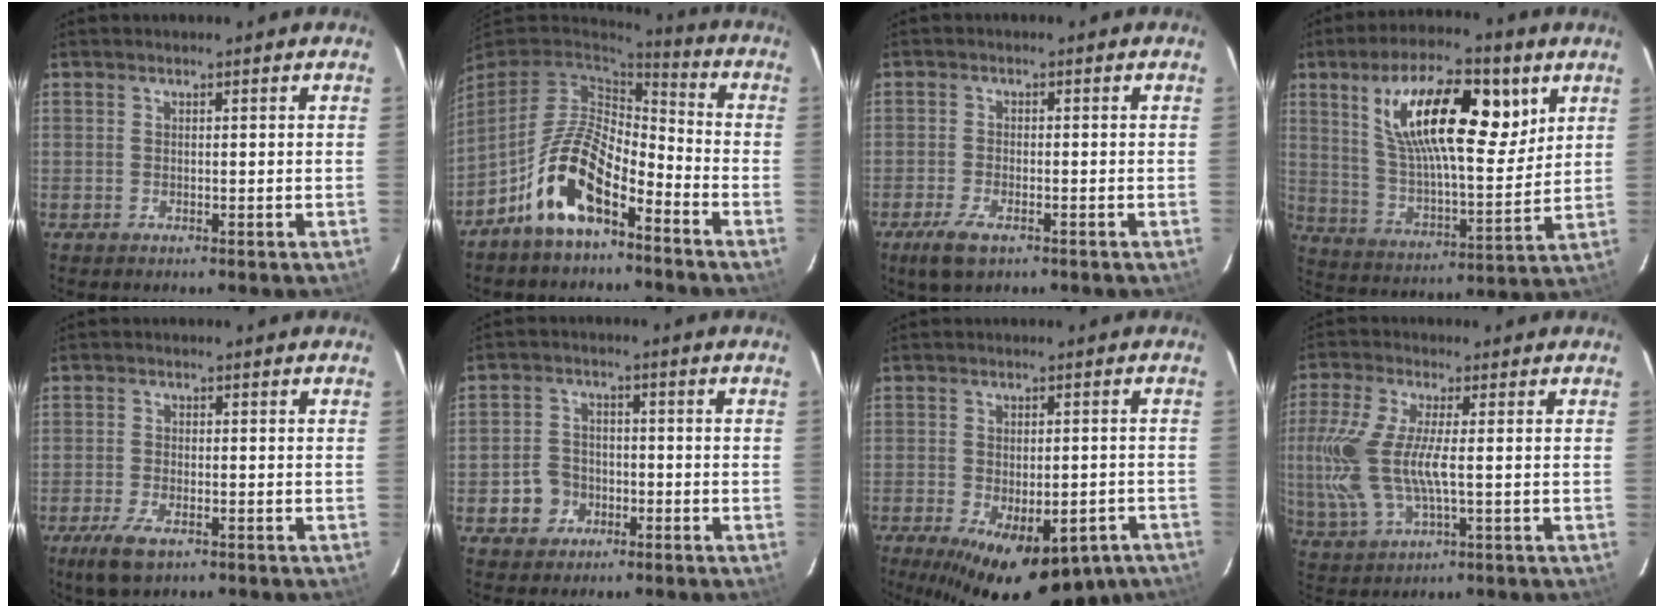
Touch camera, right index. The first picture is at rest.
{"total": 13.3, "force": [-7.7, 5.6, 9.3], "torque": [-0.189, 0.006, -0.143]}
{"total": 5.1, "force": [-3.2, 2.0, 3.4], "torque": [-0.088, -0.012, -0.059]}
{"total": 21.0, "force": [8.9, 7.9, 17.3], "torque": [-0.302, 0.016, 0.155]}
{"total": 5.8, "force": [-3.5, 2.3, 3.9], "torque": [-0.098, -0.015, -0.065]}
{"total": 5.6, "force": [-2.3, 5.0, 1.1], "torque": [-0.033, 0.020, -0.030]}
{"total": 19.7, "force": [-12.3, 9.3, 12.3], "torque": [-0.209, -0.026, -0.153]}
{"total": 13.9, "force": [-0.7, 4.9, 13.0], "torque": [-0.276, -0.008, -0.007]}